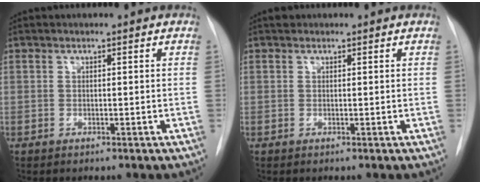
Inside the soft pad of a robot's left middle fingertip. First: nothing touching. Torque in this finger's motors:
{"motor_torque": [0.14, -0.14, -0.08, 0.01]}